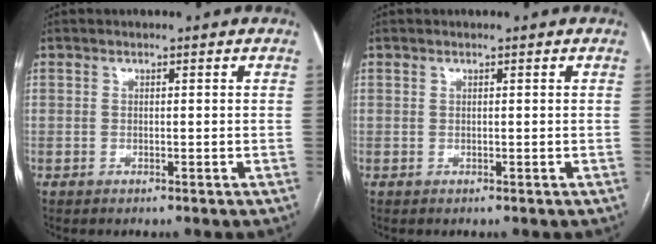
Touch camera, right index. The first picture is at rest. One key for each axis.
{"total": 0.0}